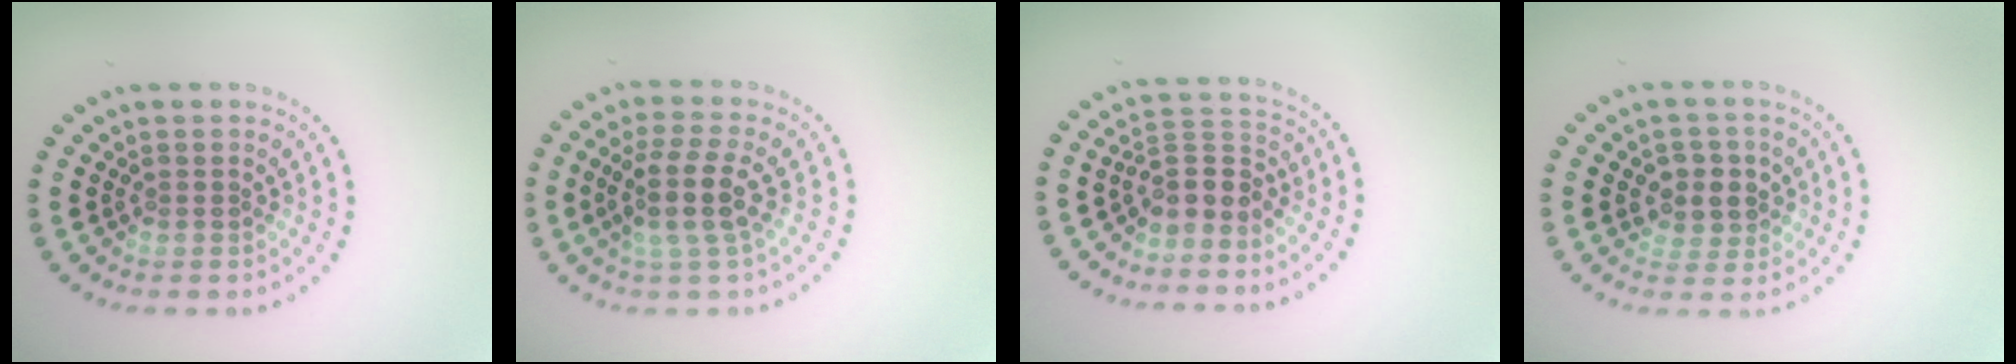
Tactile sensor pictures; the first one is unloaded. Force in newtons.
{"total": 3.7, "press": 3.0, "slide": 2.2}
{"total": 2.9, "press": 2.4, "slide": 1.6}
{"total": 2.8, "press": 2.6, "slide": 1.0}